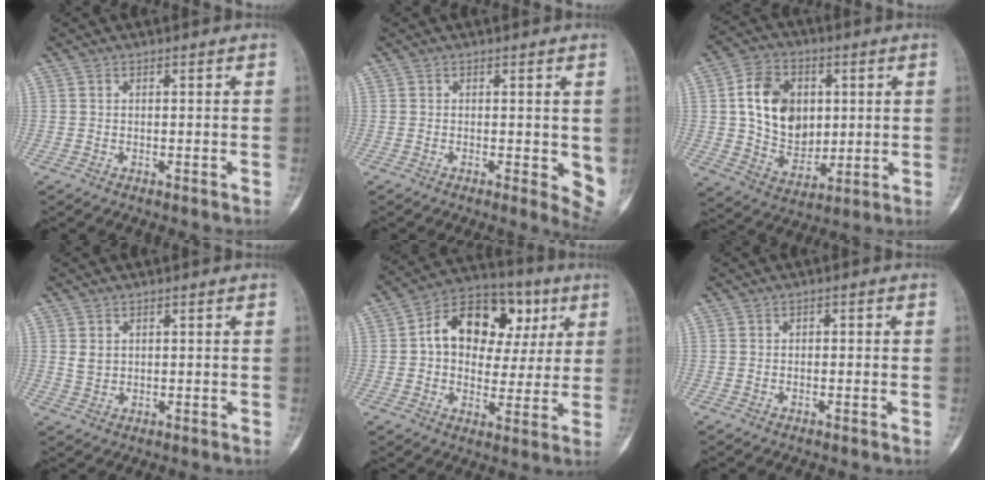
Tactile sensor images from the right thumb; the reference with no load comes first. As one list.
[{"total": 4.8, "force": [0.1, 2.0, 4.4], "torque": [-0.036, -0.010, -0.001]}, {"total": 14.9, "force": [2.7, 11.1, 9.6], "torque": [-0.124, -0.010, 0.053]}, {"total": 2.1, "force": [0.7, 1.7, 1.0], "torque": [-0.015, -0.004, 0.021]}, {"total": 17.6, "force": [4.4, 12.3, 11.7], "torque": [-0.131, 0.020, 0.064]}, {"total": 0.5, "force": [-0.1, 0.4, 0.3], "torque": [0.000, 0.000, -0.004]}]